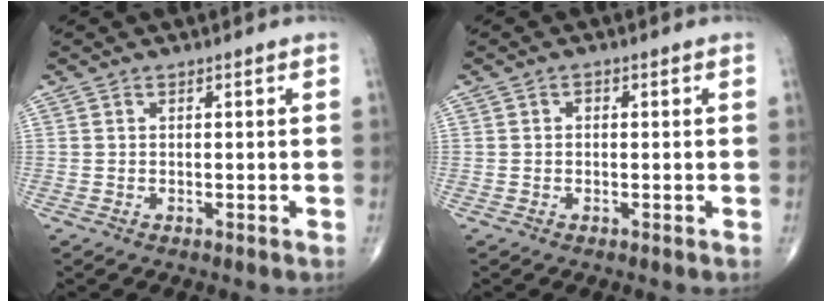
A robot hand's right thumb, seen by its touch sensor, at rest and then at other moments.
{"total": 0.8, "force": [0.1, 0.6, 0.5], "torque": [-0.006, 0.005, 0.000]}